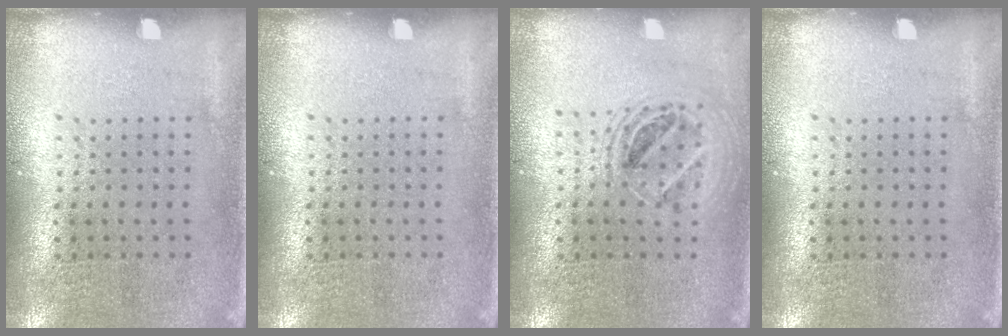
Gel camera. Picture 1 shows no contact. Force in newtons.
{"total": 0.0}
{"total": 1.5, "press": 1.3, "slide": 0.7}
{"total": 0.0}